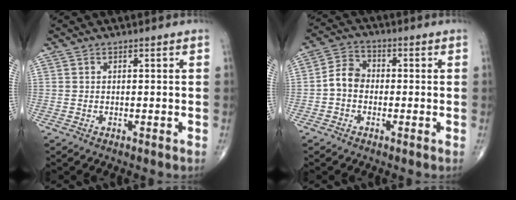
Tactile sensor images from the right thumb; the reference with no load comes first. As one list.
[{"total": 5.5, "force": [-1.1, 4.4, 3.2], "torque": [-0.045, 0.020, -0.034]}]